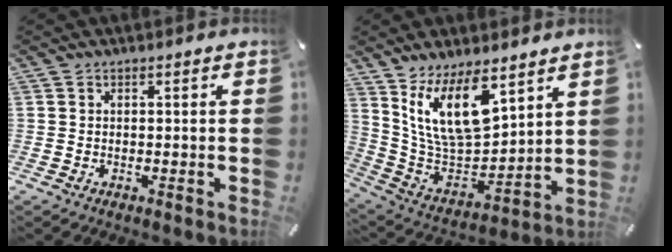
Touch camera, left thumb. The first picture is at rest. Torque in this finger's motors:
{"motor_torque": [2.25, 2.76, 1.20, -1.57, 0.21]}